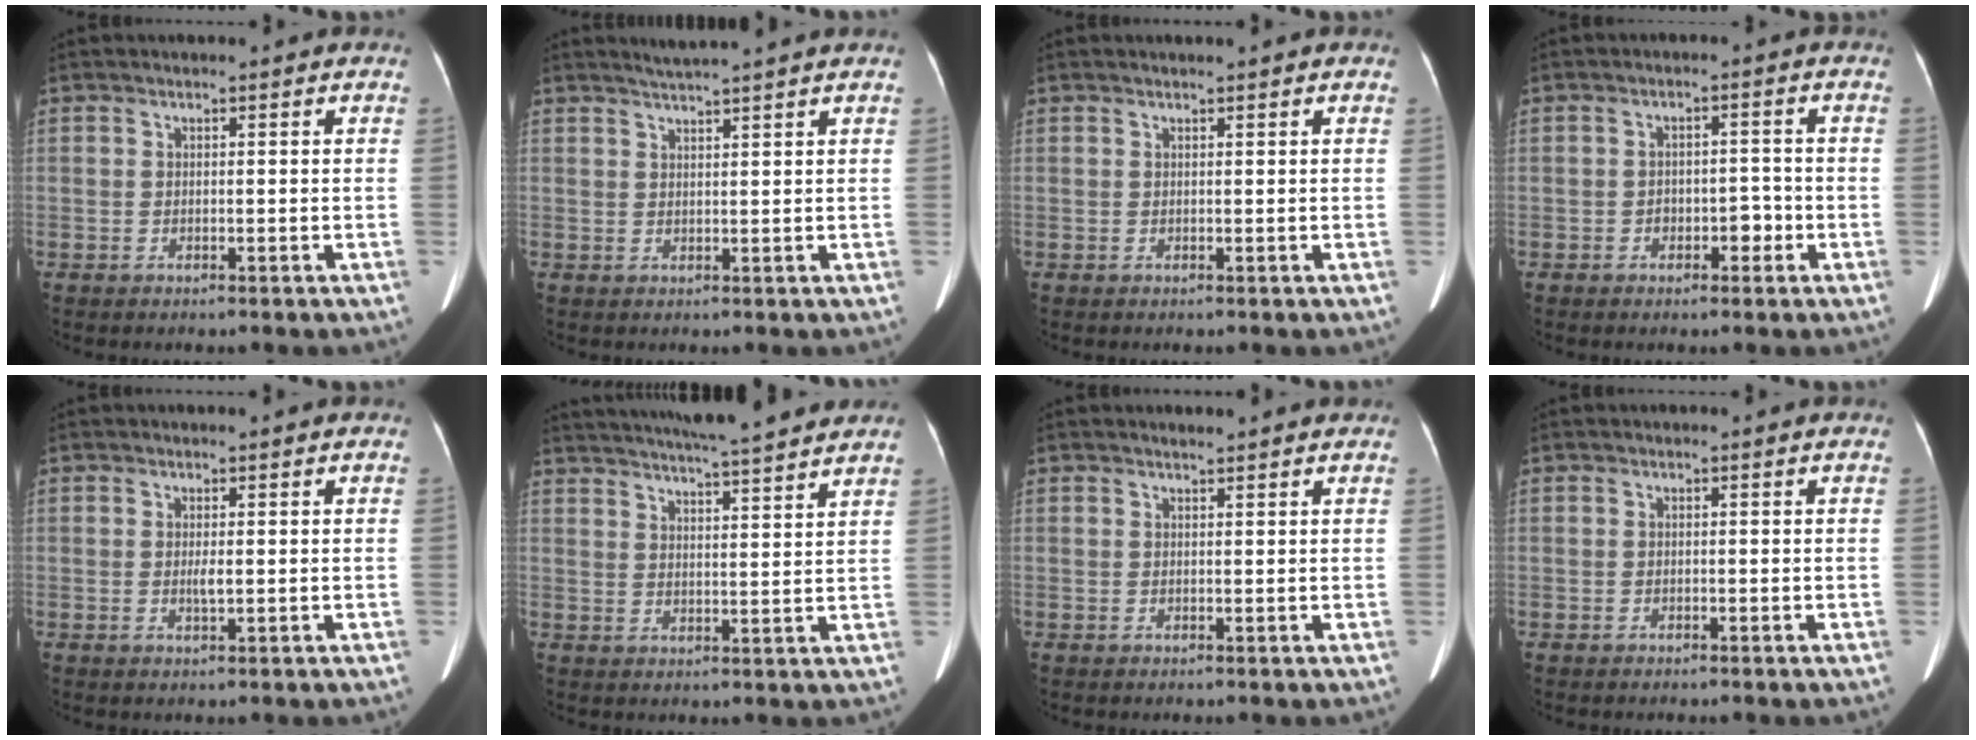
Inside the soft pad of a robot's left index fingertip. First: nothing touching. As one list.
[{"total": 4.1, "force": [3.6, -1.0, 1.5], "torque": [-0.025, 0.014, 0.060]}, {"total": 1.5, "force": [1.2, 0.1, 0.9], "torque": [-0.012, 0.013, 0.016]}, {"total": 3.1, "force": [-1.4, 1.8, 2.1], "torque": [-0.027, 0.011, -0.018]}, {"total": 1.3, "force": [0.1, 0.3, 1.2], "torque": [-0.028, -0.003, 0.001]}, {"total": 17.3, "force": [15.5, 0.3, 7.7], "torque": [-0.134, 0.011, 0.214]}, {"total": 2.4, "force": [2.2, 0.2, 0.9], "torque": [-0.018, 0.010, 0.026]}, {"total": 0.0}]